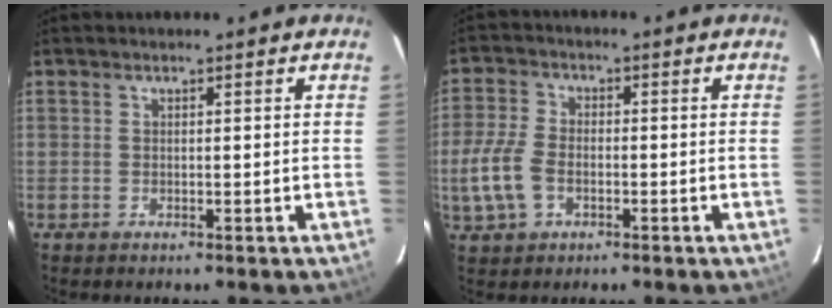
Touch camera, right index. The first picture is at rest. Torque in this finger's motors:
{"motor_torque": [0.84, -0.59, 0.55, 0.07]}